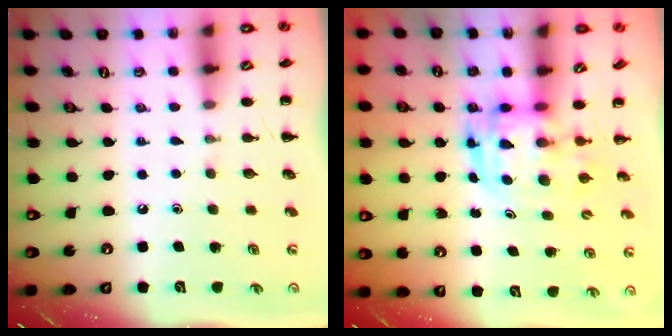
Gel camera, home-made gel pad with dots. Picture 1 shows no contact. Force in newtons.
{"total": 3.6, "press": 3.5, "slide": 0.7}